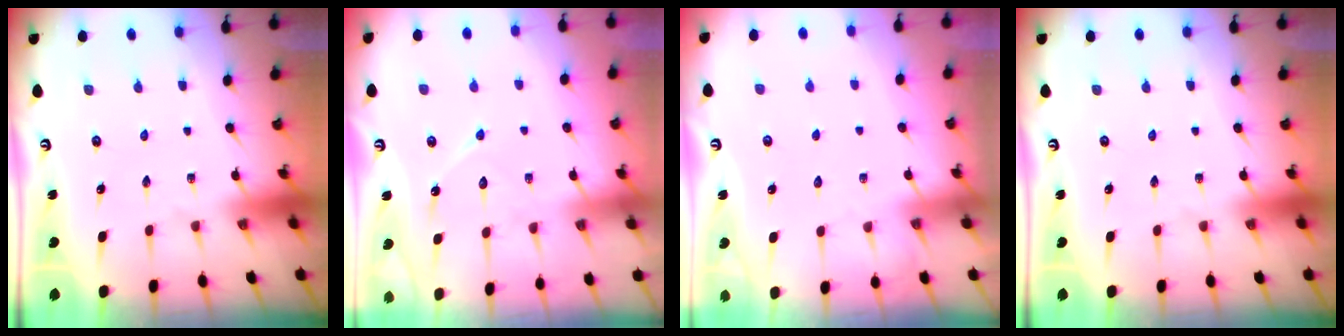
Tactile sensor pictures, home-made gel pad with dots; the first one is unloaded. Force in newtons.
{"total": 8.5, "press": 8.4, "slide": 0.7}
{"total": 2.9, "press": 2.8, "slide": 0.4}
{"total": 0.0}